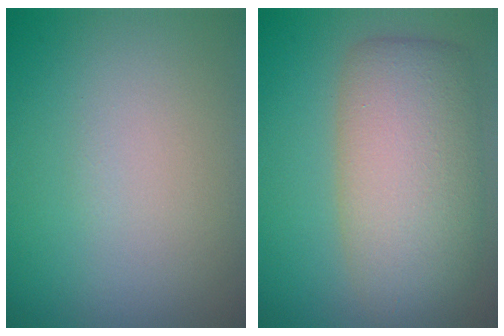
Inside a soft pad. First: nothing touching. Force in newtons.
{"total": 8.0, "press": 8.0, "slide": 0.5}